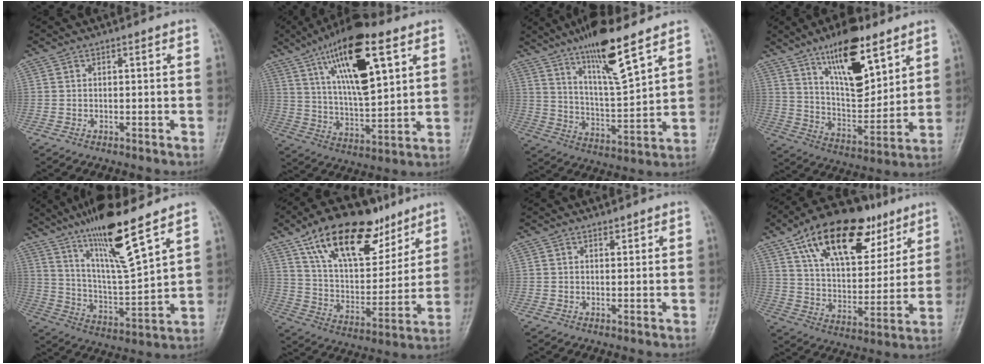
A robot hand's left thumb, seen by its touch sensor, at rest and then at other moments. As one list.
[{"total": 19.2, "force": [9.1, 6.4, 15.6], "torque": [-0.249, -0.027, 0.161]}, {"total": 14.2, "force": [9.6, 2.3, 10.1], "torque": [-0.172, -0.058, 0.177]}, {"total": 17.1, "force": [10.1, 6.7, 12.1], "torque": [-0.162, -0.057, 0.177]}, {"total": 17.3, "force": [11.8, 1.8, 12.6], "torque": [-0.215, -0.063, 0.219]}, {"total": 23.5, "force": [14.2, 11.4, 14.8], "torque": [-0.208, -0.039, 0.249]}, {"total": 1.1, "force": [0.9, 0.5, 0.4], "torque": [0.000, -0.007, 0.012]}, {"total": 24.1, "force": [13.0, 12.5, 16.0], "torque": [-0.225, -0.021, 0.219]}]